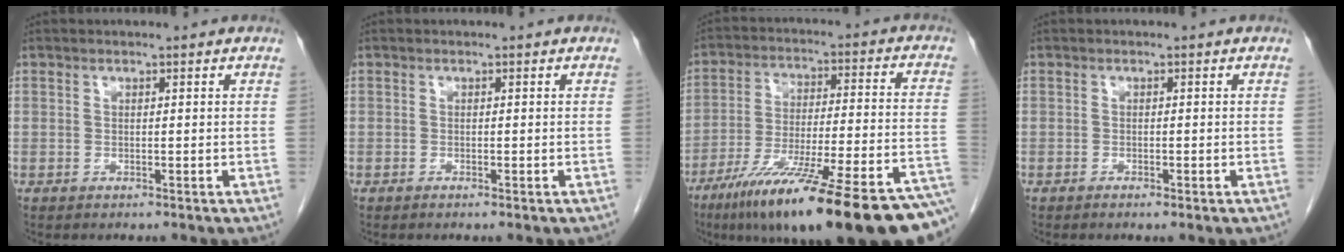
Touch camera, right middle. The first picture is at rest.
{"total": 0.8, "force": [-0.5, 0.0, 0.5], "torque": [-0.010, -0.001, -0.006]}
{"total": 28.5, "force": [-20.6, 2.0, 19.7], "torque": [-0.223, -0.022, -0.316]}
{"total": 1.6, "force": [-1.1, 0.3, 1.2], "torque": [-0.018, -0.001, -0.012]}